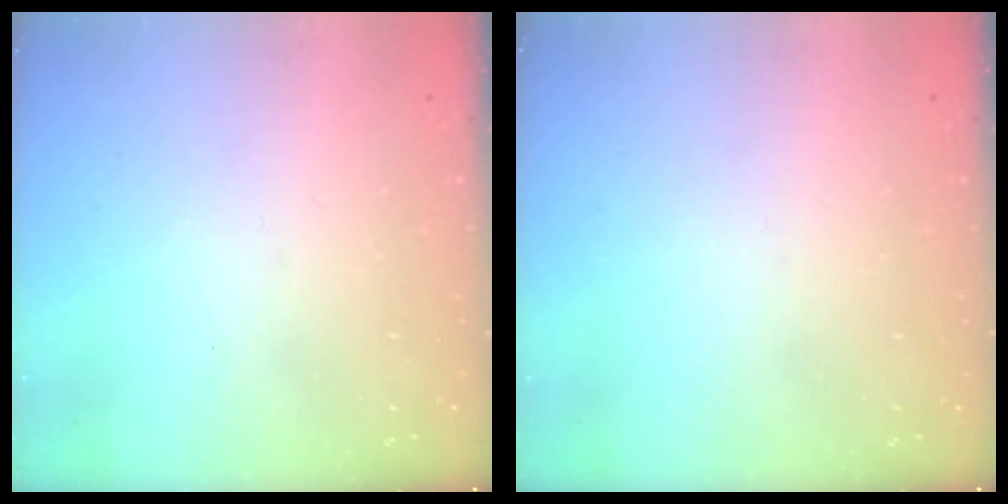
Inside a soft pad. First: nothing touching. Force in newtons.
{"total": 0.0}